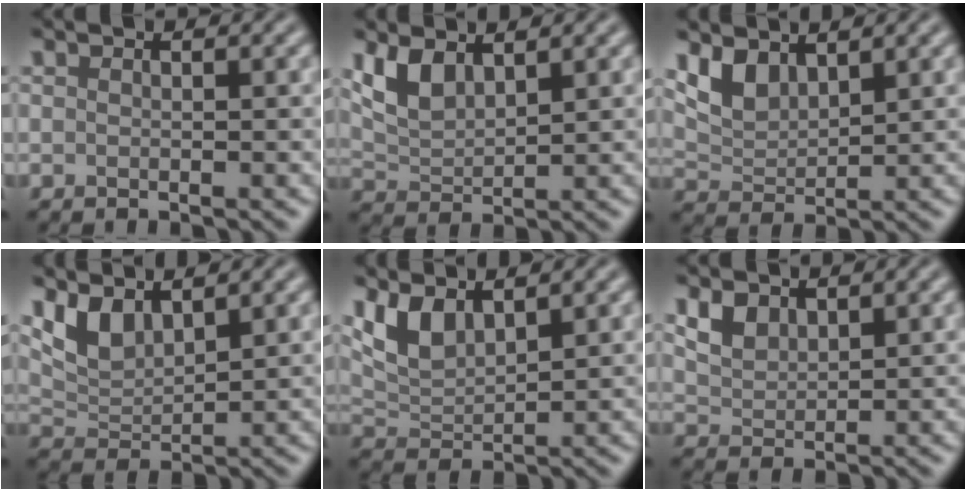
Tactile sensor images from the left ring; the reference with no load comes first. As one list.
[{"total": 3.5, "force": [2.1, 1.7, 2.3], "torque": [-0.052, -0.002, 0.045]}, {"total": 3.4, "force": [2.3, 1.7, 1.8], "torque": [-0.044, -0.006, 0.050]}, {"total": 3.6, "force": [2.5, 1.5, 2.1], "torque": [-0.047, -0.009, 0.053]}, {"total": 4.0, "force": [2.5, 1.7, 2.5], "torque": [-0.055, -0.005, 0.052]}, {"total": 2.6, "force": [1.7, 1.6, 1.2], "torque": [-0.031, -0.002, 0.038]}]